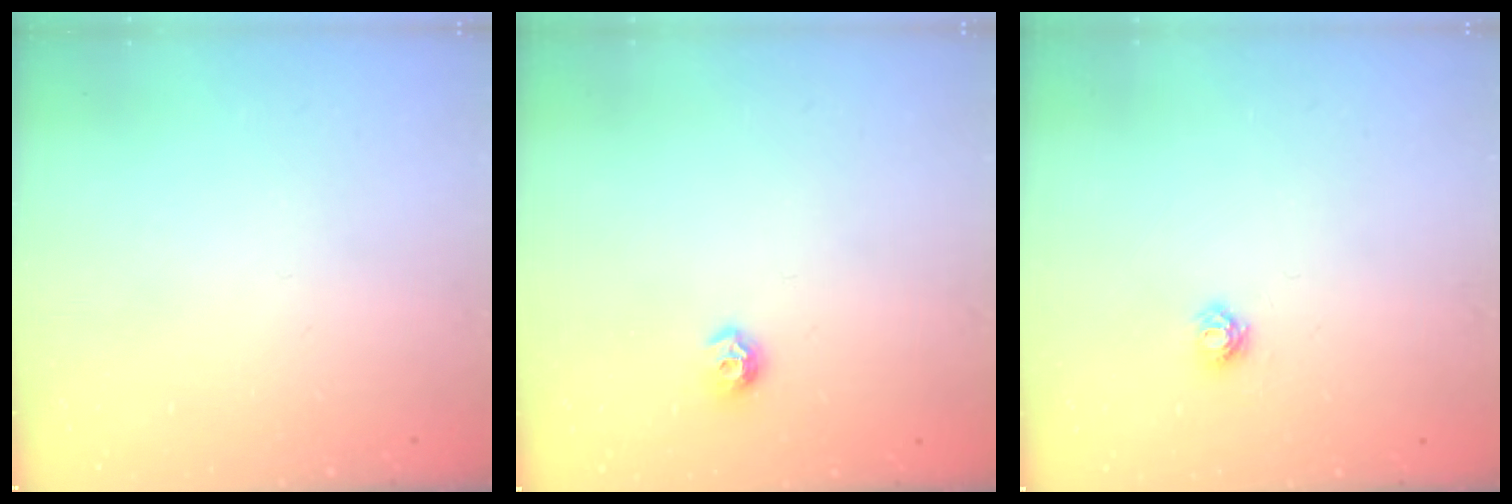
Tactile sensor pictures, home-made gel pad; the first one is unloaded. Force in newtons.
{"total": 6.8, "press": 6.7, "slide": 1.0}
{"total": 4.0, "press": 4.0, "slide": 0.5}